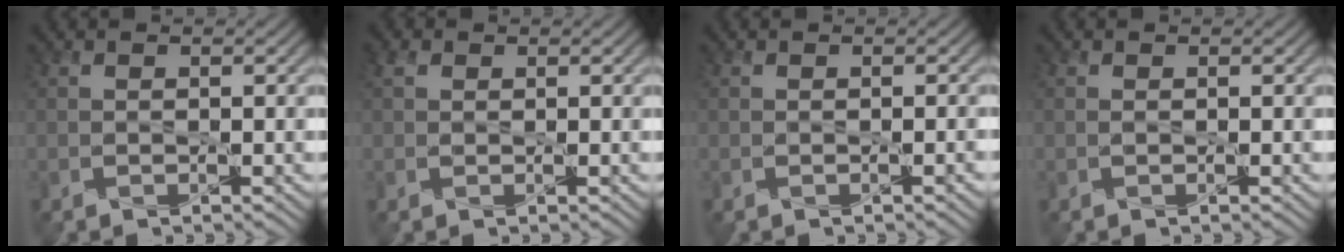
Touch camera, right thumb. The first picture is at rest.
{"total": 1.5, "force": [0.6, 1.1, 0.8], "torque": [-0.022, 0.005, 0.010]}
{"total": 0.5, "force": [-0.2, 0.0, 0.5], "torque": [-0.006, -0.001, -0.003]}
{"total": 0.0}